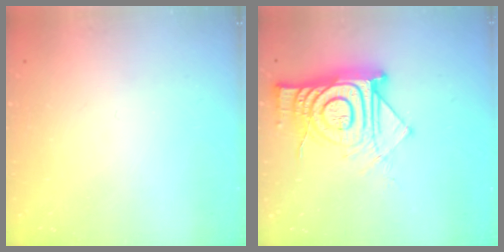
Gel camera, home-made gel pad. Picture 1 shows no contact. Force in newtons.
{"total": 16.8, "press": 16.7, "slide": 1.5}